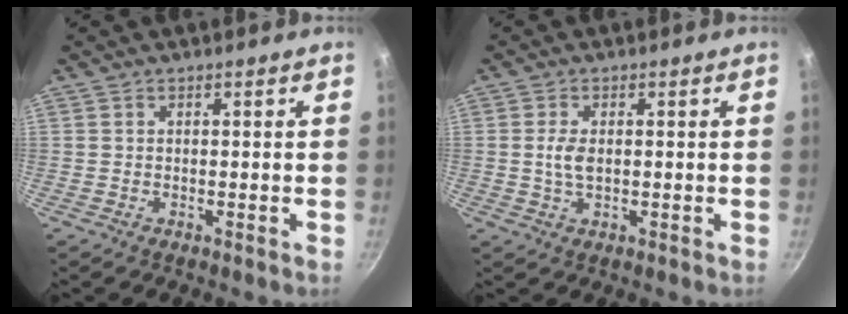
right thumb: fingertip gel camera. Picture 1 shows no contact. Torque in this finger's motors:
{"motor_torque": [-0.17, -0.29, 0.09, -0.34, 0.02]}